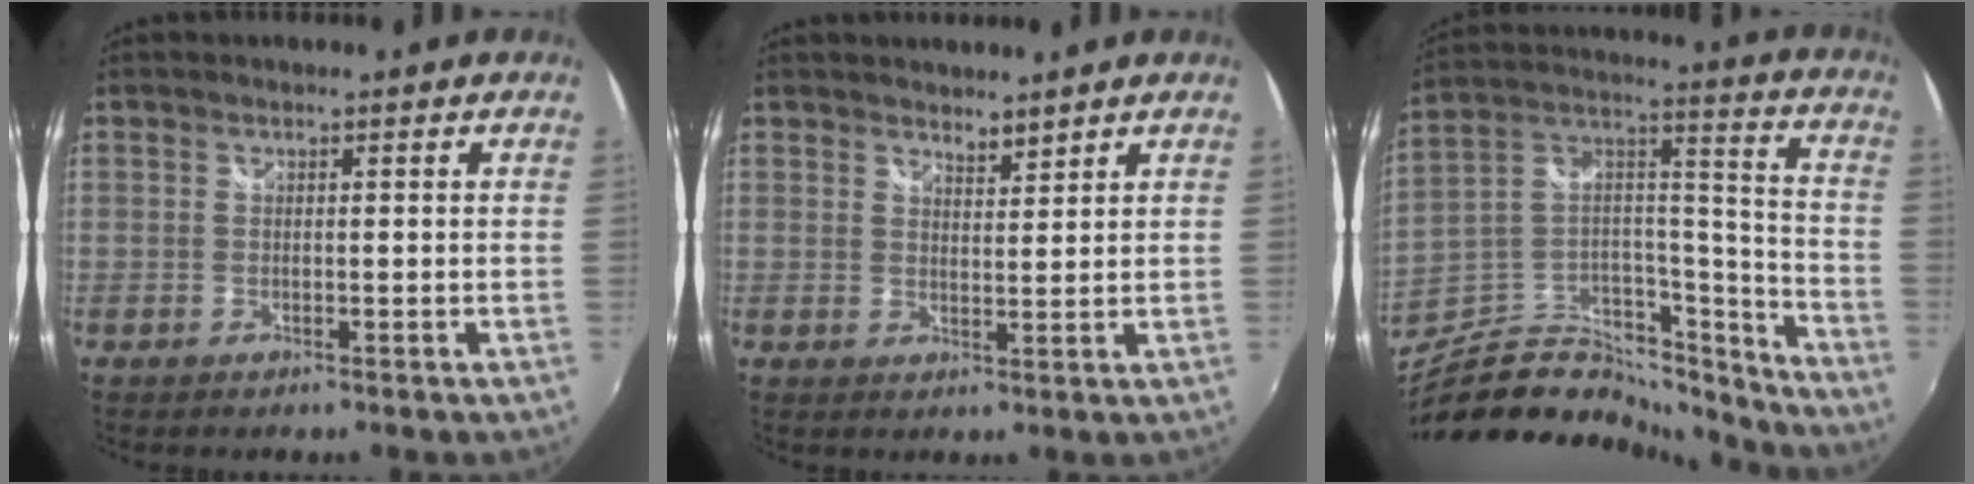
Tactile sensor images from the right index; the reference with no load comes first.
{"total": 2.4, "force": [2.3, 0.4, 0.6], "torque": [-0.006, 0.001, 0.039]}
{"total": 25.4, "force": [-21.1, 10.5, 9.6], "torque": [-0.165, 0.068, -0.324]}